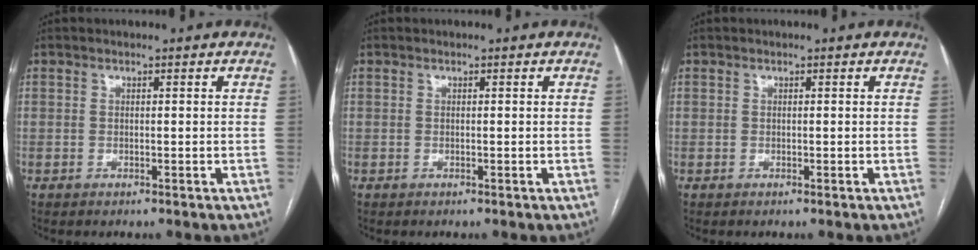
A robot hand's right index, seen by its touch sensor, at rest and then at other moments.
{"total": 0.0}
{"total": 0.0}